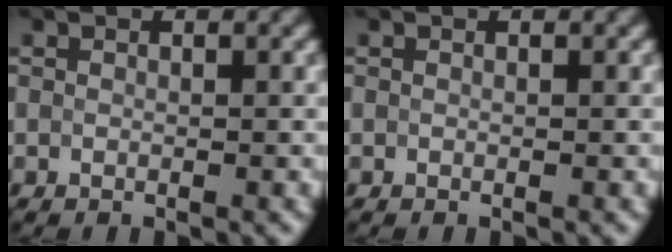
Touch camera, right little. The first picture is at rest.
{"total": 0.0}